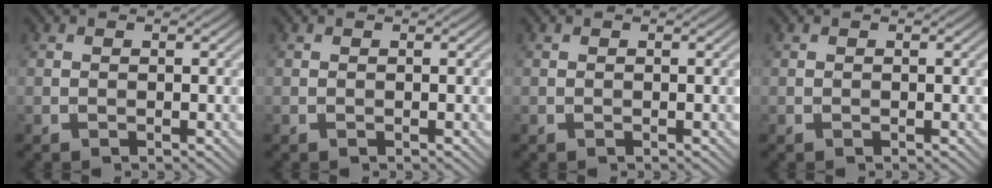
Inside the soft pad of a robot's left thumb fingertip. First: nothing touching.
{"total": 0.0}
{"total": 0.0}
{"total": 0.0}